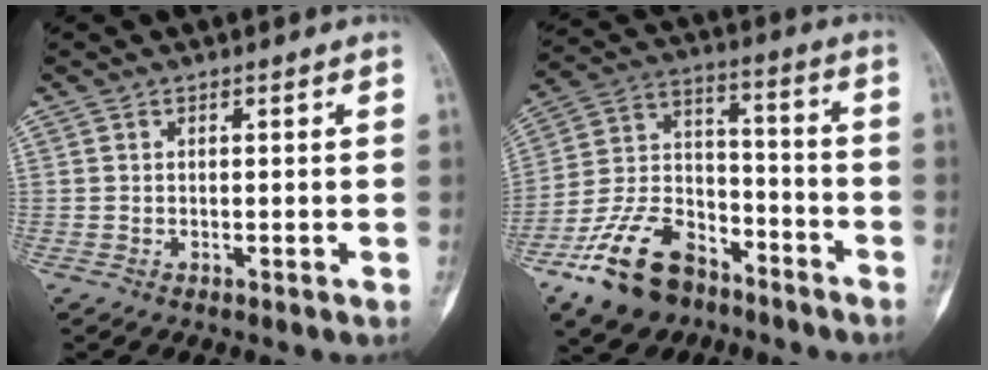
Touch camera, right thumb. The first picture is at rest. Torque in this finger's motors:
{"motor_torque": [0.75, -0.23, 1.31, -1.09, 0.27]}